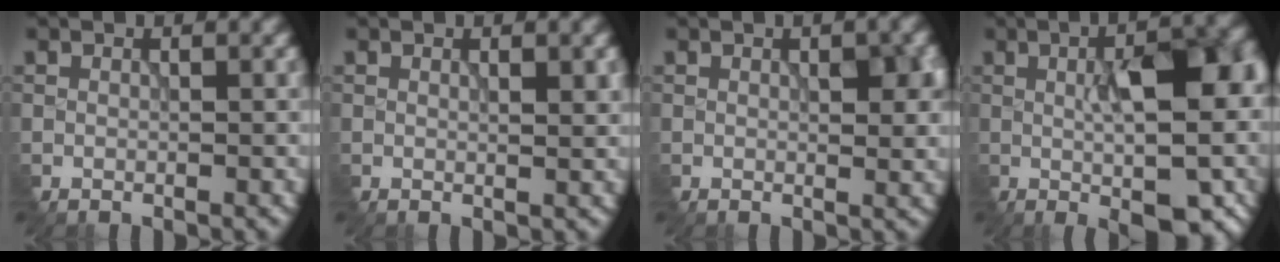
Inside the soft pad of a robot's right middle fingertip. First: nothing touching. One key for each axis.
{"total": 1.0, "fx": 0.5, "fy": 0.0, "fz": 0.9, "tx": -0.013, "ty": -0.003, "tz": 0.012}
{"total": 3.4, "fx": 0.5, "fy": 1.4, "fz": 3.1, "tx": -0.042, "ty": -0.003, "tz": 0.011}
{"total": 11.6, "fx": -1.3, "fy": 4.1, "fz": 10.7, "tx": -0.131, "ty": 0.000, "tz": -0.016}